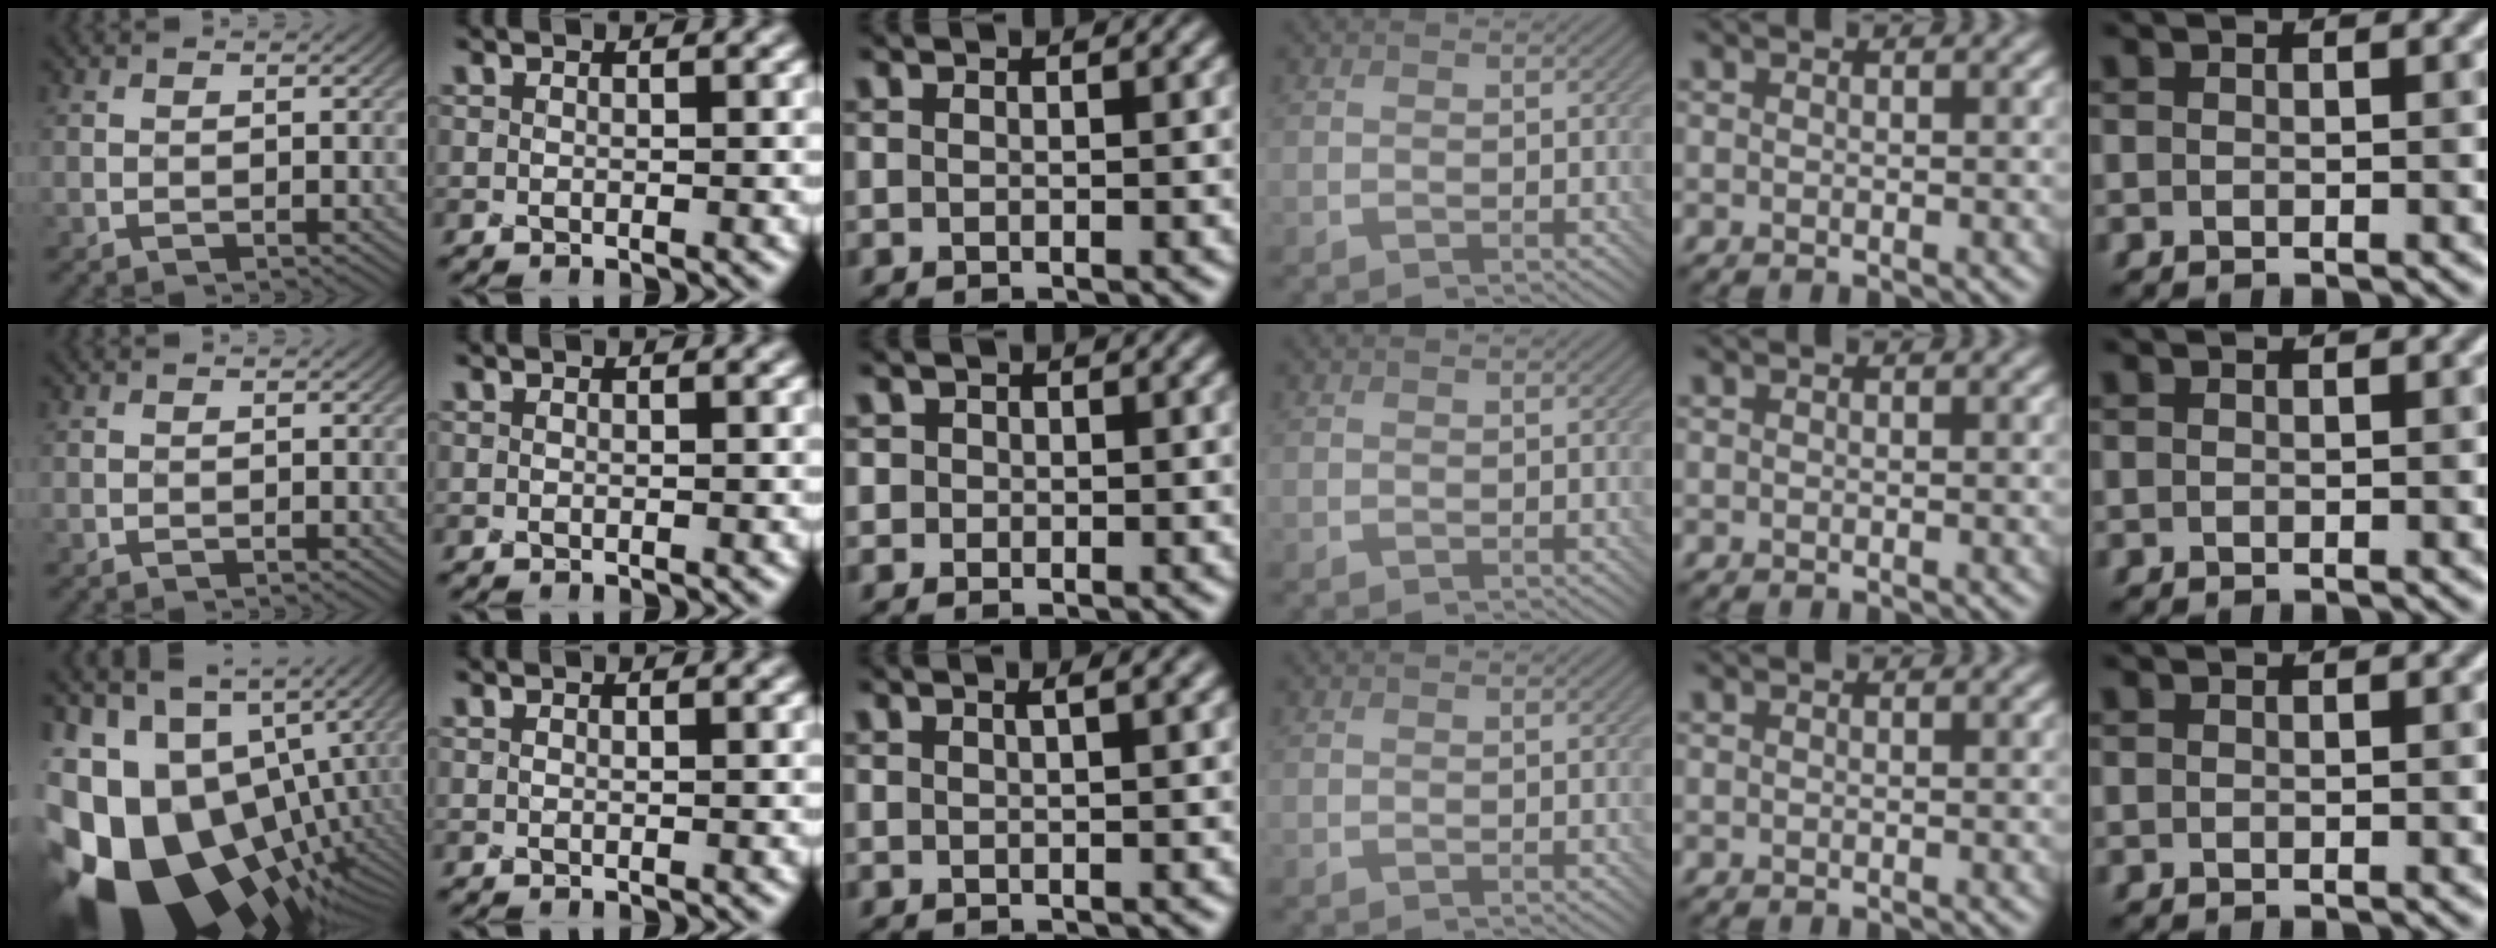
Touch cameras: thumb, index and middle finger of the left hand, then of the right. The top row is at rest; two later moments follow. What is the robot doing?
{"motion": "screw", "object": "bottle cap"}